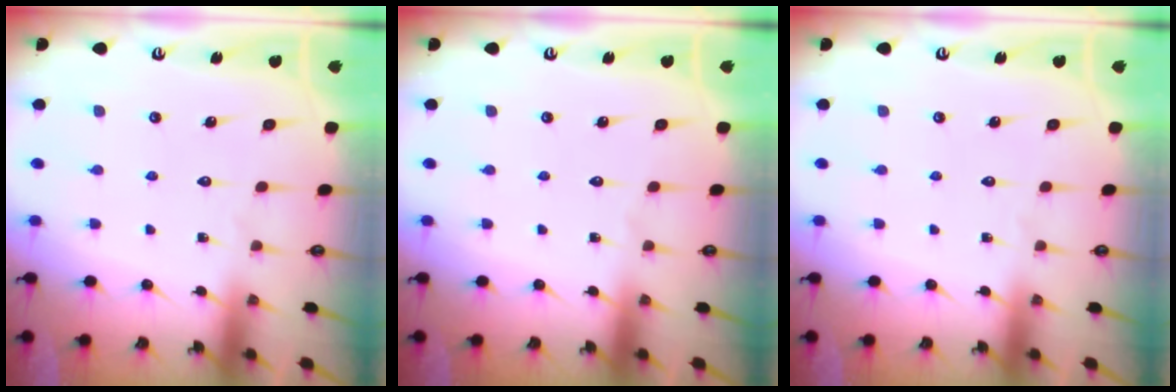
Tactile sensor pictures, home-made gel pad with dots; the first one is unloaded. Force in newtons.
{"total": 0.0}
{"total": 0.0}